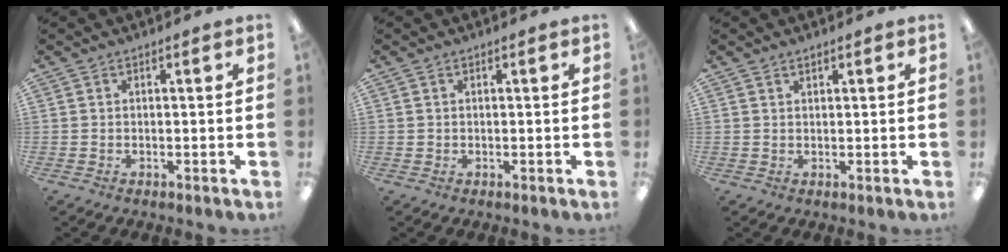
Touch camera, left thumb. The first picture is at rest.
{"total": 0.5, "force": [0.3, 0.4, 0.1], "torque": [-0.003, 0.005, 0.005]}
{"total": 1.1, "force": [0.9, 0.4, 0.3], "torque": [-0.006, 0.000, 0.017]}